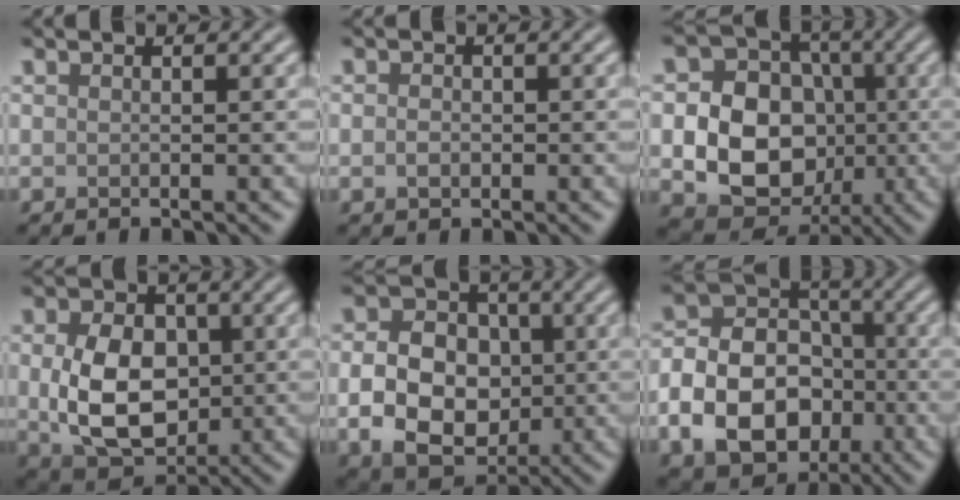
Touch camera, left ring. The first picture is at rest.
{"total": 1.1, "force": [-0.2, 0.9, 0.7], "torque": [-0.013, -0.001, -0.008]}
{"total": 10.8, "force": [-1.5, 9.0, 5.6], "torque": [-0.078, -0.007, -0.044]}
{"total": 8.0, "force": [0.0, 5.7, 5.6], "torque": [-0.114, -0.010, 0.006]}
{"total": 8.2, "force": [-1.1, 6.2, 5.2], "torque": [-0.092, -0.006, -0.024]}
{"total": 10.6, "force": [-3.5, 7.8, 6.2], "torque": [-0.110, -0.013, -0.071]}